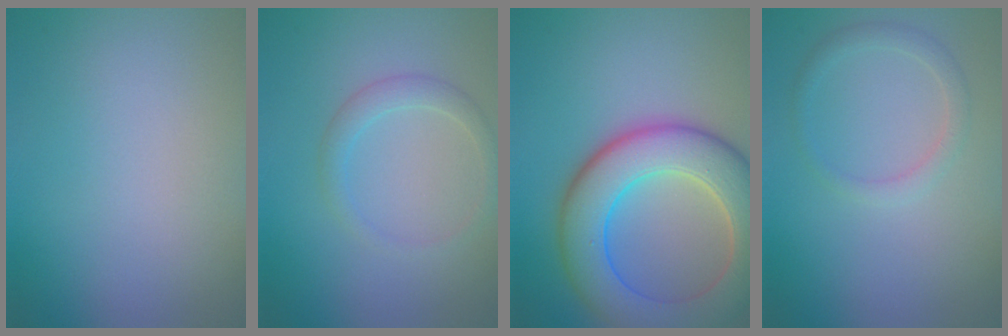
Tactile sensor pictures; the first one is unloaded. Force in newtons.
{"total": 1.8, "press": 1.8, "slide": 0.0}
{"total": 9.6, "press": 9.5, "slide": 0.4}
{"total": 1.5, "press": 1.5, "slide": 0.1}